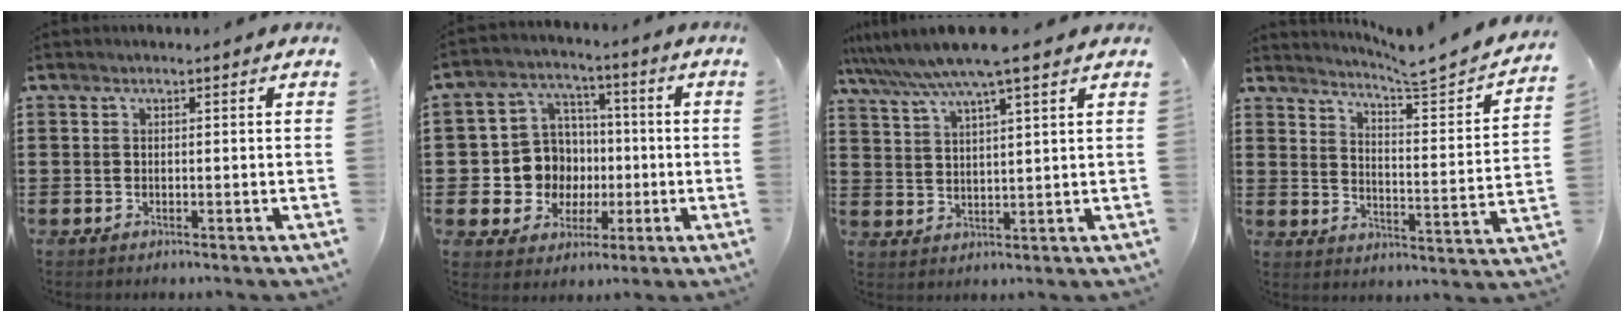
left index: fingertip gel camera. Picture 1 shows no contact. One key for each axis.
{"total": 9.2, "fx": 0.3, "fy": 9.0, "fz": 2.2, "tx": -0.079, "ty": 0.009, "tz": 0.019}
{"total": 7.4, "fx": 6.1, "fy": -0.2, "fz": 4.2, "tx": -0.099, "ty": -0.025, "tz": 0.105}
{"total": 4.6, "fx": 4.2, "fy": -0.8, "fz": 1.9, "tx": -0.043, "ty": -0.045, "tz": 0.057}